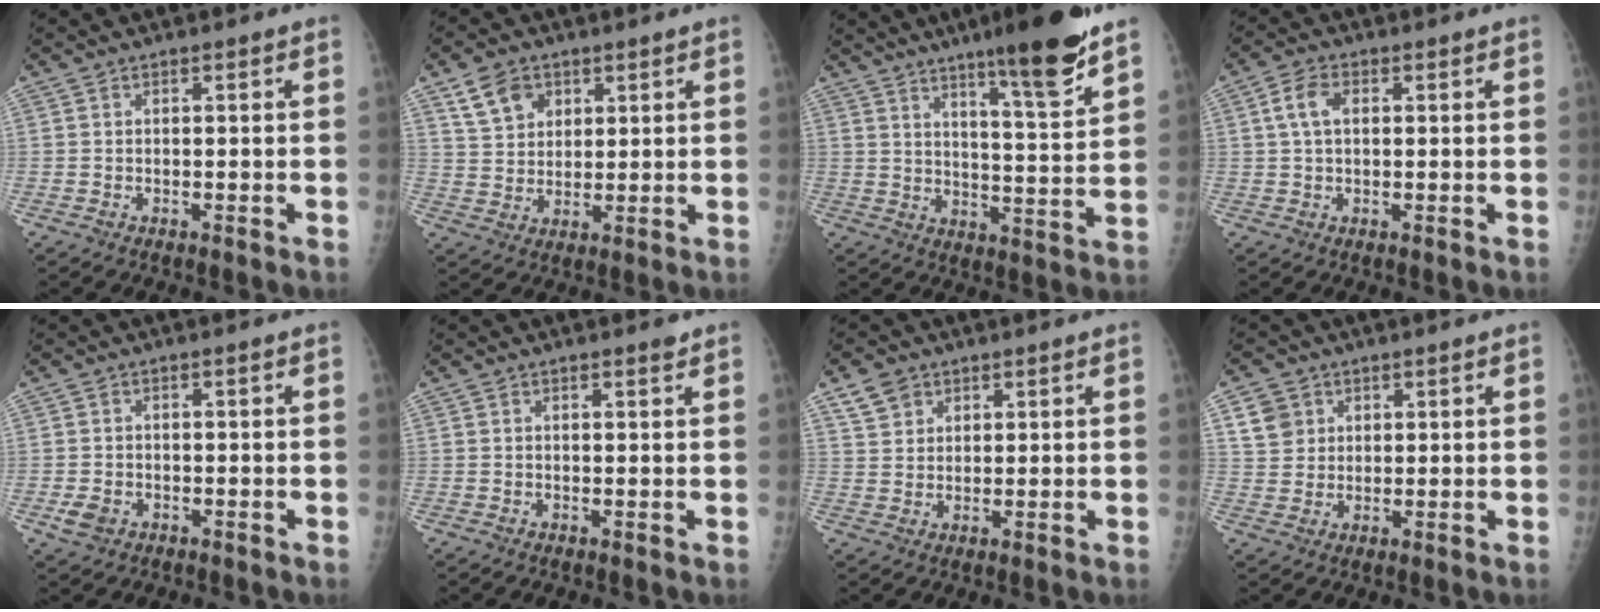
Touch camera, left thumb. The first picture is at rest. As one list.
[{"total": 7.3, "force": [3.9, 5.3, 3.2], "torque": [-0.037, -0.016, 0.075]}, {"total": 13.8, "force": [9.4, 1.2, 10.1], "torque": [-0.139, -0.059, 0.143]}, {"total": 4.8, "force": [1.0, 2.9, 3.6], "torque": [-0.073, 0.008, 0.017]}, {"total": 2.7, "force": [-1.0, 2.0, 1.5], "torque": [-0.026, 0.000, -0.014]}, {"total": 0.8, "force": [0.6, 0.0, 0.5], "torque": [-0.003, -0.004, 0.009]}, {"total": 4.6, "force": [2.8, 3.4, 1.5], "torque": [-0.015, -0.011, 0.056]}, {"total": 5.2, "force": [2.4, 4.4, 1.4], "torque": [-0.005, -0.010, 0.048]}]